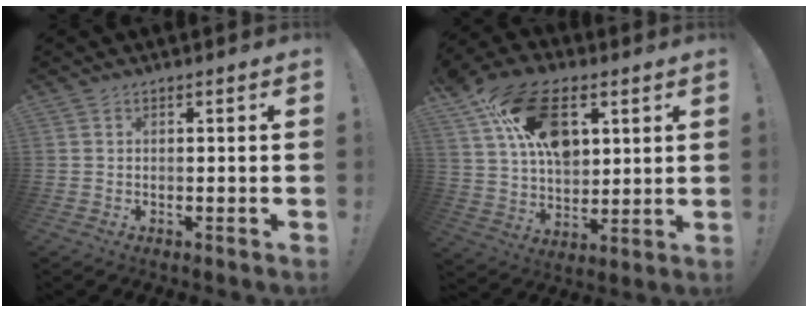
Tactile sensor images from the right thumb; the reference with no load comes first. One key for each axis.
{"total": 20.2, "fx": 8.0, "fy": 12.5, "fz": 13.8, "tx": -0.229, "ty": -0.031, "tz": 0.143}